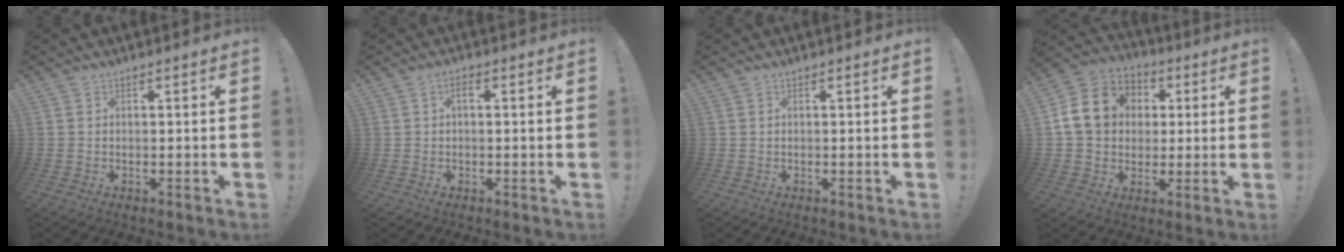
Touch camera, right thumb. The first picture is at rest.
{"total": 2.6, "force": [0.5, 2.2, 1.3], "torque": [-0.013, -0.002, 0.005]}
{"total": 0.0}
{"total": 15.7, "force": [2.9, 13.2, 8.0], "torque": [-0.119, 0.008, 0.065]}